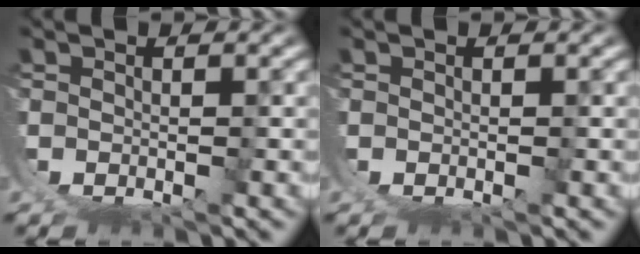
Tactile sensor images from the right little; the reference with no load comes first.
{"total": 0.0}